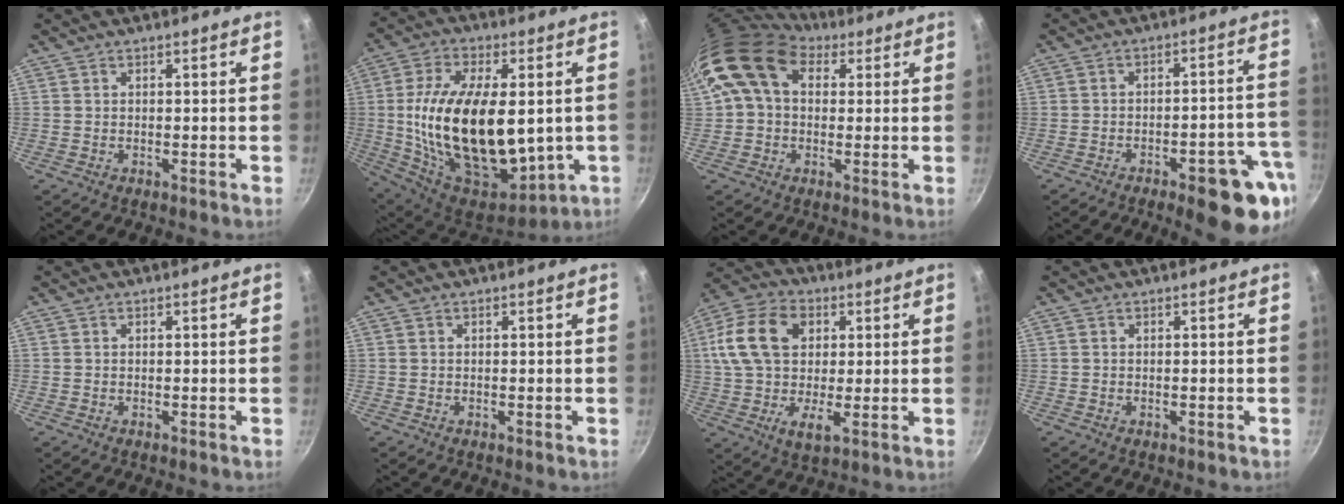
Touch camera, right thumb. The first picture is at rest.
{"total": 28.5, "force": [0.2, 15.3, 24.1], "torque": [-0.419, -0.010, 0.024]}
{"total": 13.6, "force": [4.9, 9.5, 8.4], "torque": [-0.134, 0.012, 0.072]}
{"total": 13.8, "force": [-7.1, 4.2, 11.1], "torque": [-0.098, 0.043, -0.089]}
{"total": 0.0}
{"total": 0.0}
{"total": 16.4, "force": [3.6, 10.8, 11.7], "torque": [-0.200, 0.008, 0.048]}
{"total": 0.9, "force": [-0.5, 0.6, 0.5], "torque": [-0.011, 0.003, -0.007]}